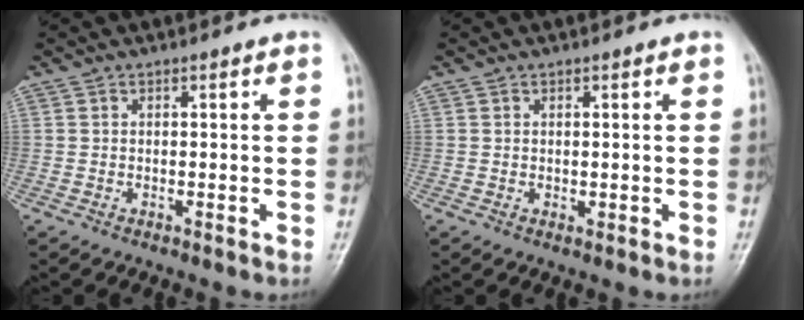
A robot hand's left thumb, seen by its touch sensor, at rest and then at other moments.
{"total": 0.9, "force": [0.5, 0.6, 0.5], "torque": [-0.002, -0.004, 0.007]}